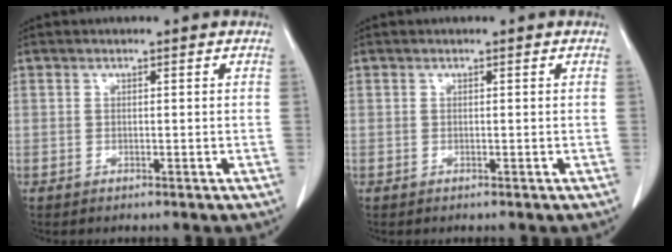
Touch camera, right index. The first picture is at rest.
{"total": 0.0}